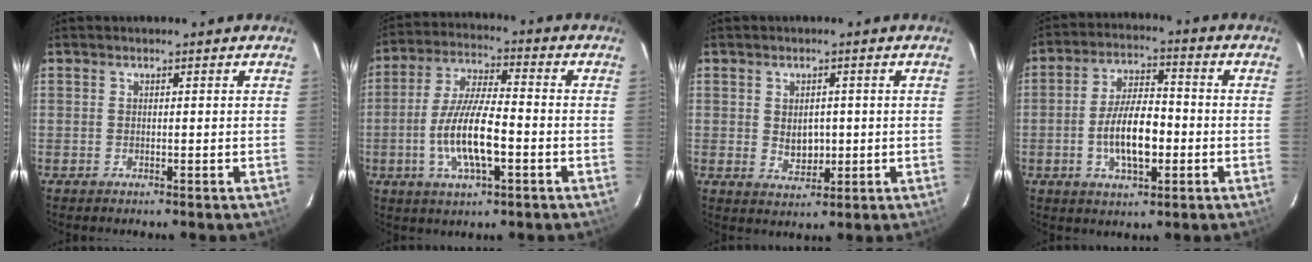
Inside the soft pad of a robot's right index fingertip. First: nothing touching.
{"total": 12.2, "force": [-3.4, 3.4, 11.2], "torque": [-0.226, -0.001, -0.063]}
{"total": 4.4, "force": [0.0, 3.3, 3.0], "torque": [-0.048, 0.000, 0.008]}
{"total": 10.6, "force": [-2.5, 4.5, 9.3], "torque": [-0.178, 0.006, -0.040]}